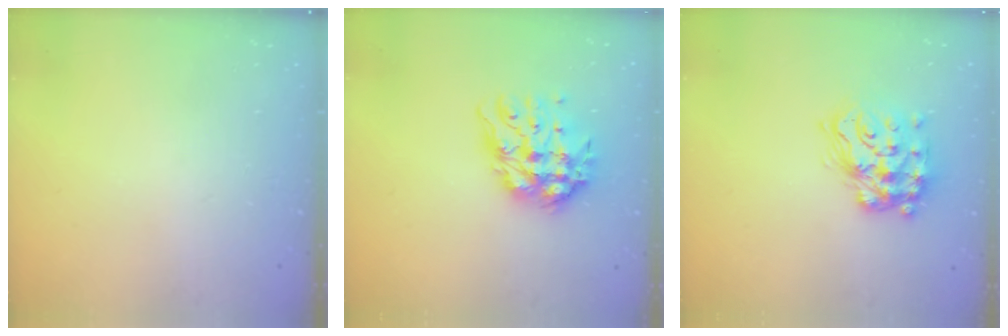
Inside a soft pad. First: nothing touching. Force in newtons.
{"total": 11.6, "press": 11.5, "slide": 1.5}
{"total": 16.2, "press": 16.2, "slide": 1.0}